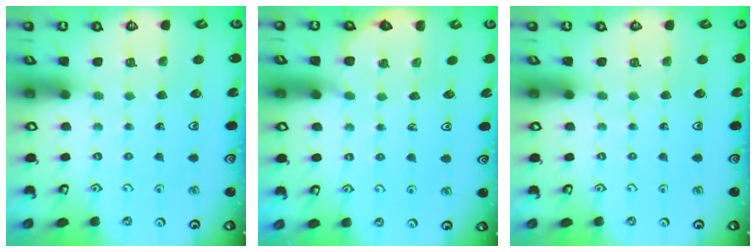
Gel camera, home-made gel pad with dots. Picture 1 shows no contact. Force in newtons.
{"total": 3.4, "press": 3.3, "slide": 0.6}
{"total": 0.0}